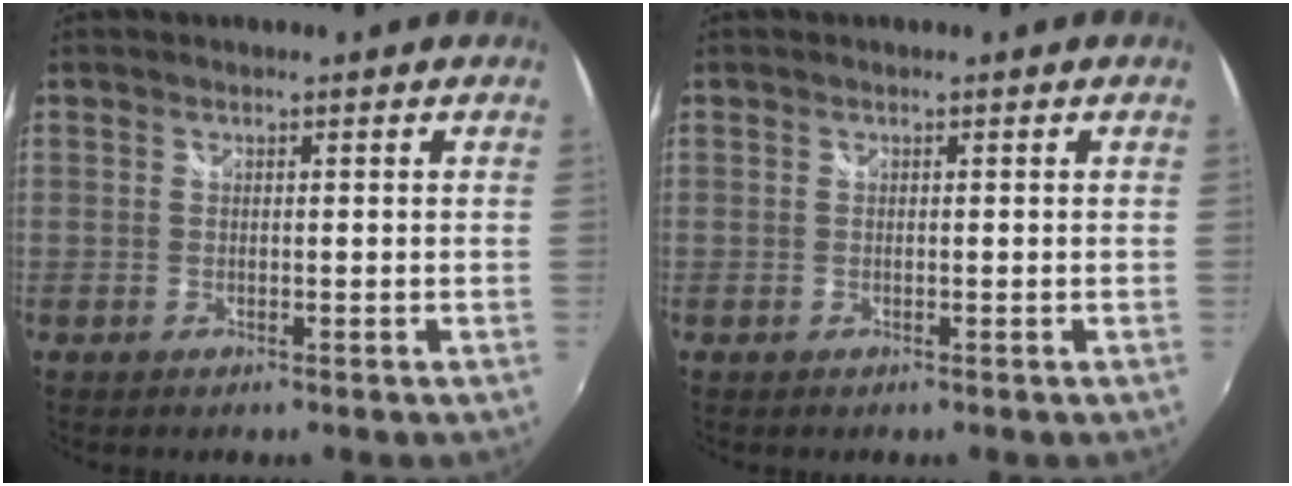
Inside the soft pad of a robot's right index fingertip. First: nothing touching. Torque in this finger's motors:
{"motor_torque": [-0.02, -0.02, 0.01, 0.01]}